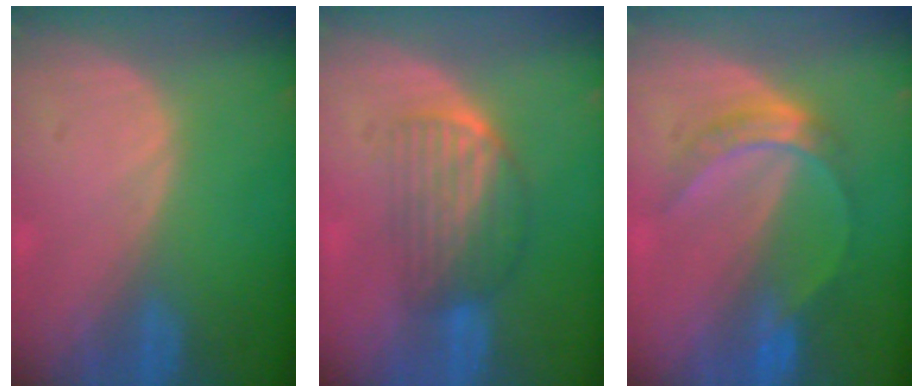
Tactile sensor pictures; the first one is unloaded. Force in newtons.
{"total": 6.9, "press": 5.8, "slide": 3.7}
{"total": 5.0, "press": 4.9, "slide": 1.1}